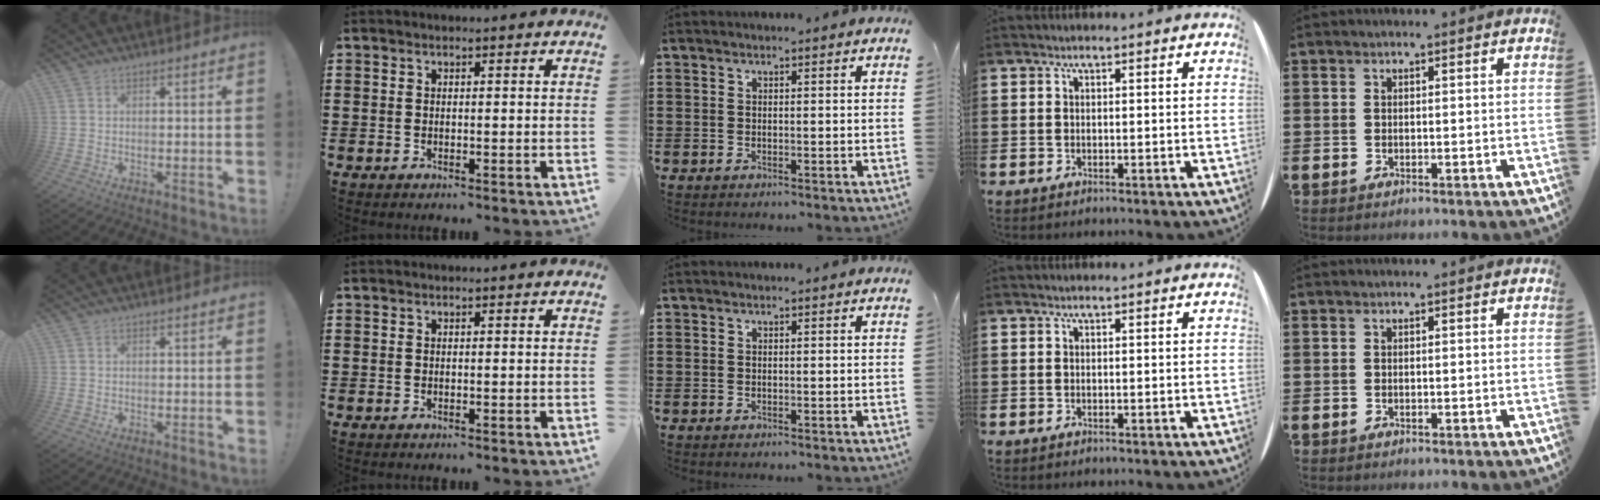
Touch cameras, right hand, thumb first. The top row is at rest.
{}